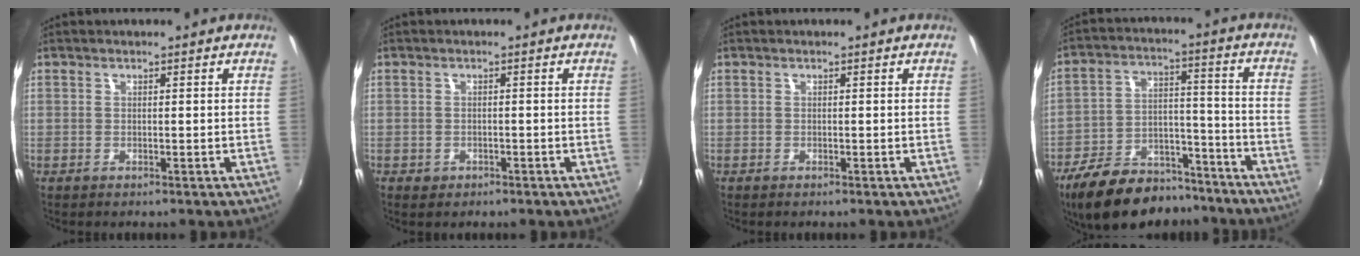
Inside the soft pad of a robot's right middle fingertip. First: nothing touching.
{"total": 1.8, "force": [-1.0, 1.3, 0.7], "torque": [-0.016, -0.004, -0.015]}
{"total": 0.0}
{"total": 19.0, "force": [-14.5, 8.8, 8.5], "torque": [-0.177, 0.017, -0.213]}